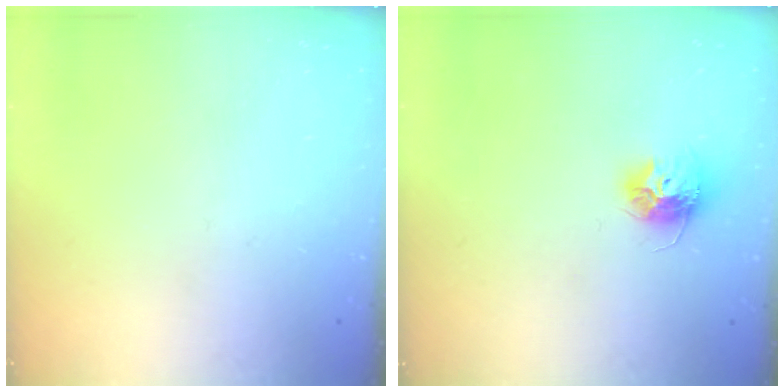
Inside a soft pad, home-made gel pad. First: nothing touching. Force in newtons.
{"total": 10.3, "press": 10.3, "slide": 0.7}